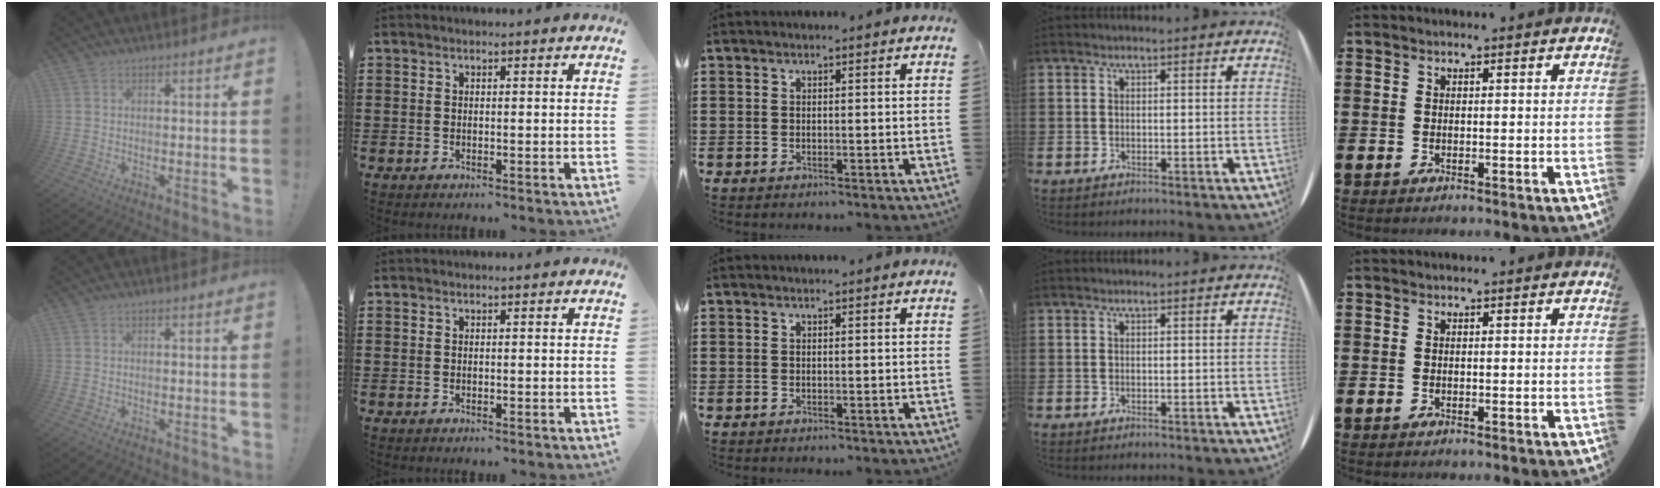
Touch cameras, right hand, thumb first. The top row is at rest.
{}